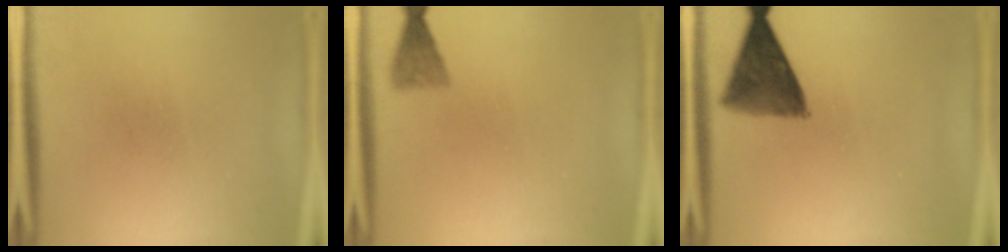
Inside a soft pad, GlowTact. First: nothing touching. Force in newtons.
{"total": 2.5}
{"total": 9.0}